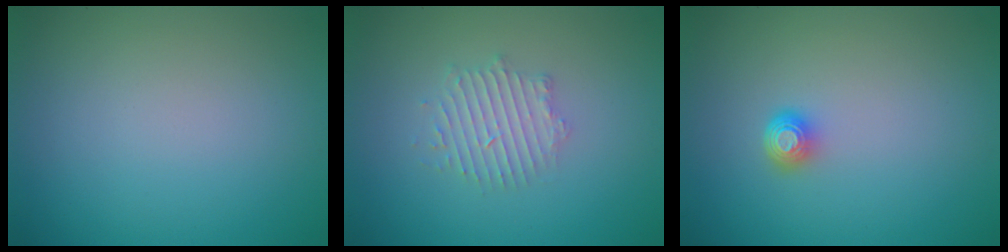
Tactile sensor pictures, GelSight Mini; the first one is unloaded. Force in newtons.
{"total": 2.4, "press": 2.4, "slide": 0.3}
{"total": 1.6, "press": 1.2, "slide": 1.2}